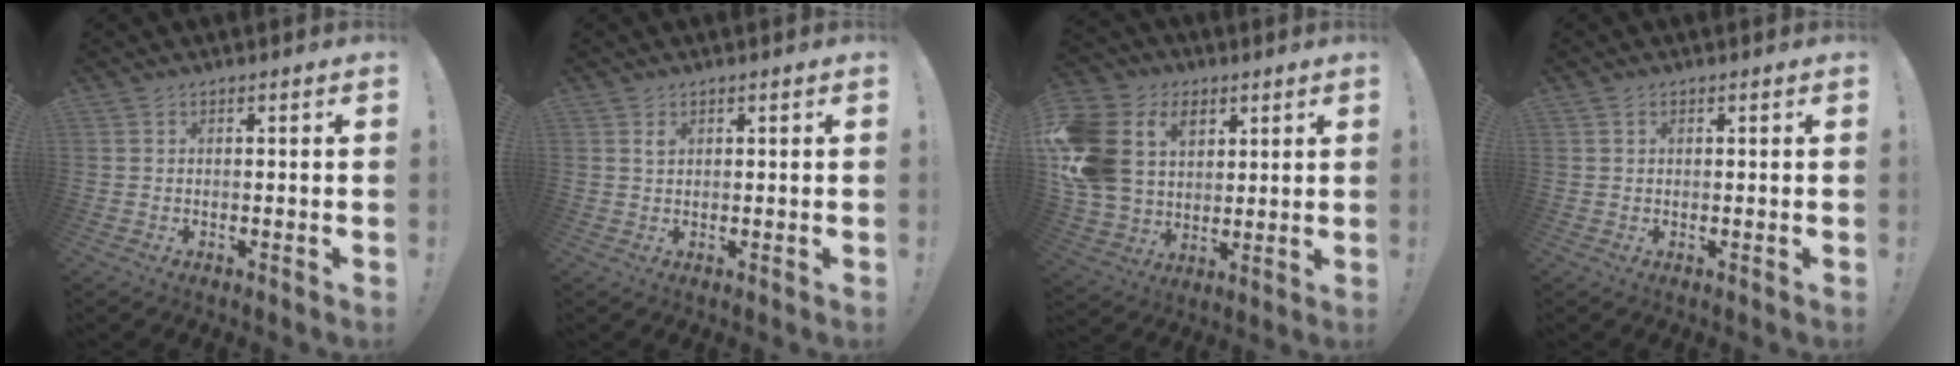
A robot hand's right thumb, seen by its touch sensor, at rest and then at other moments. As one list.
[{"total": 1.1, "force": [0.8, 0.4, 0.6], "torque": [-0.005, -0.003, 0.014]}, {"total": 19.1, "force": [5.8, 14.9, 10.5], "torque": [-0.215, -0.019, 0.113]}, {"total": 0.8, "force": [0.3, 0.6, 0.3], "torque": [0.002, 0.000, 0.004]}]